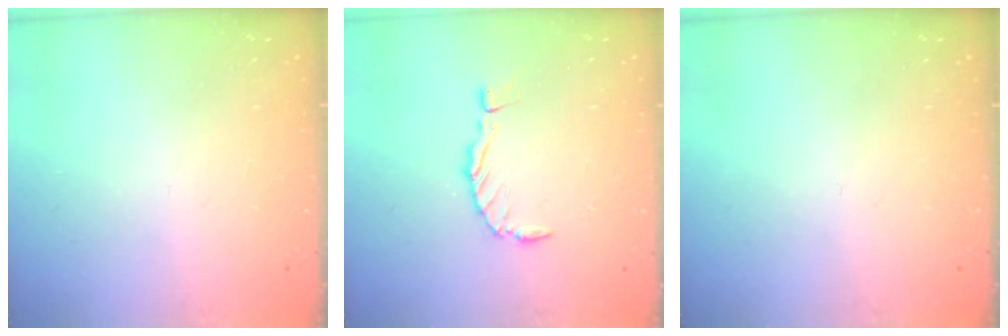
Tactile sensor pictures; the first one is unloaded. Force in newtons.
{"total": 0.0}
{"total": 0.0}